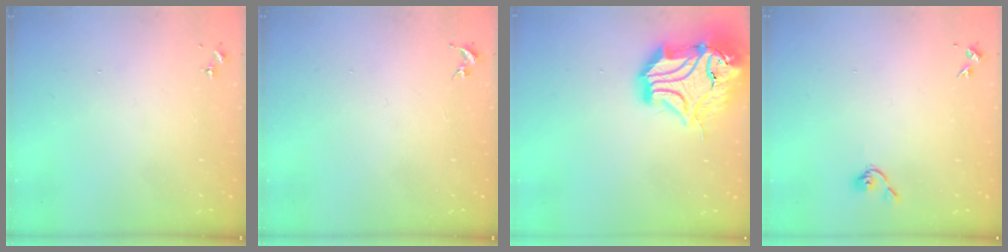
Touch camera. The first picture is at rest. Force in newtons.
{"total": 0.0}
{"total": 21.9, "press": 21.7, "slide": 2.9}
{"total": 3.7, "press": 3.6, "slide": 0.6}